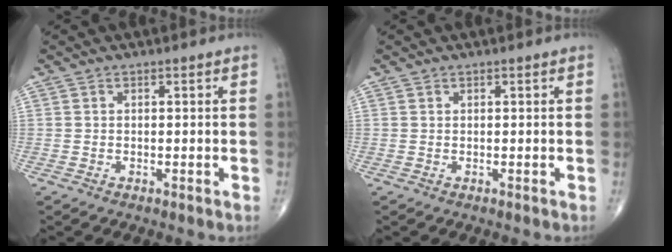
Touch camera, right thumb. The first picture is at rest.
{"total": 0.0}